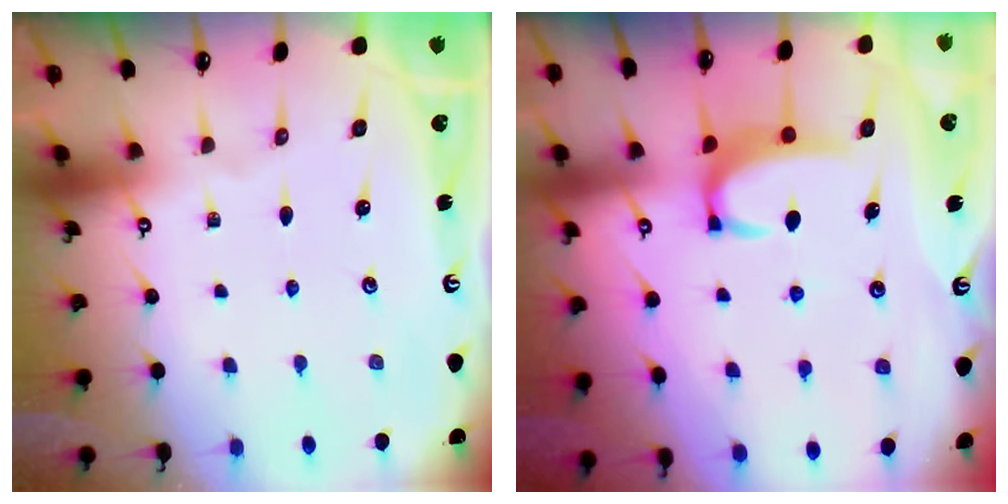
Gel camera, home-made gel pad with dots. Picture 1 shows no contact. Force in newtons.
{"total": 3.5, "press": 3.4, "slide": 0.5}